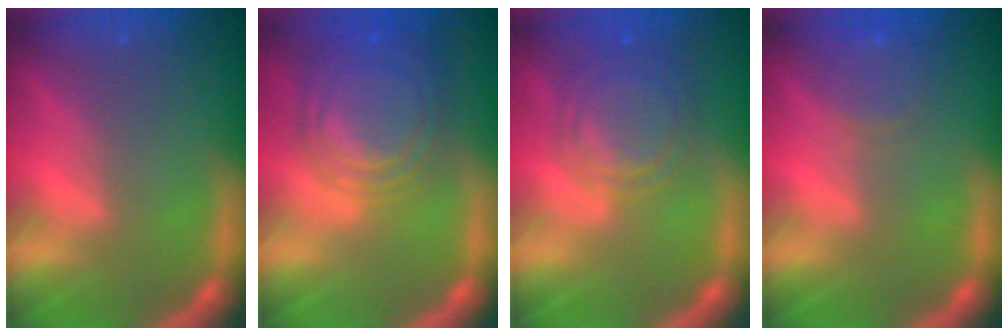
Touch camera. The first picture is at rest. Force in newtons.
{"total": 10.0}
{"total": 6.0}
{"total": 3.0}